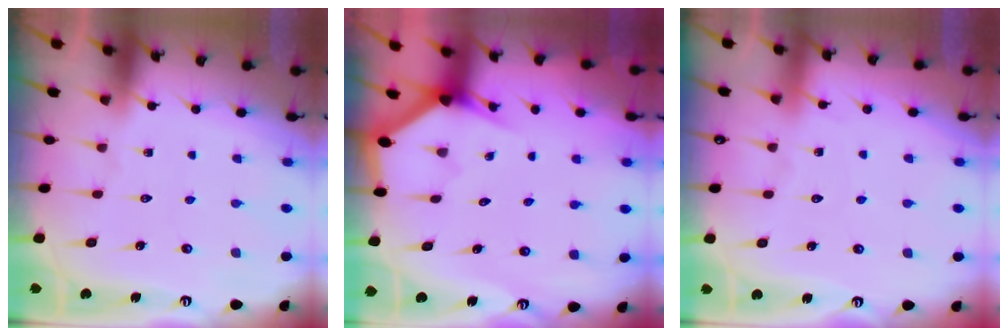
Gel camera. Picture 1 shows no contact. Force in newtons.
{"total": 2.7, "press": 2.7, "slide": 0.1}
{"total": 2.7, "press": 2.6, "slide": 0.4}